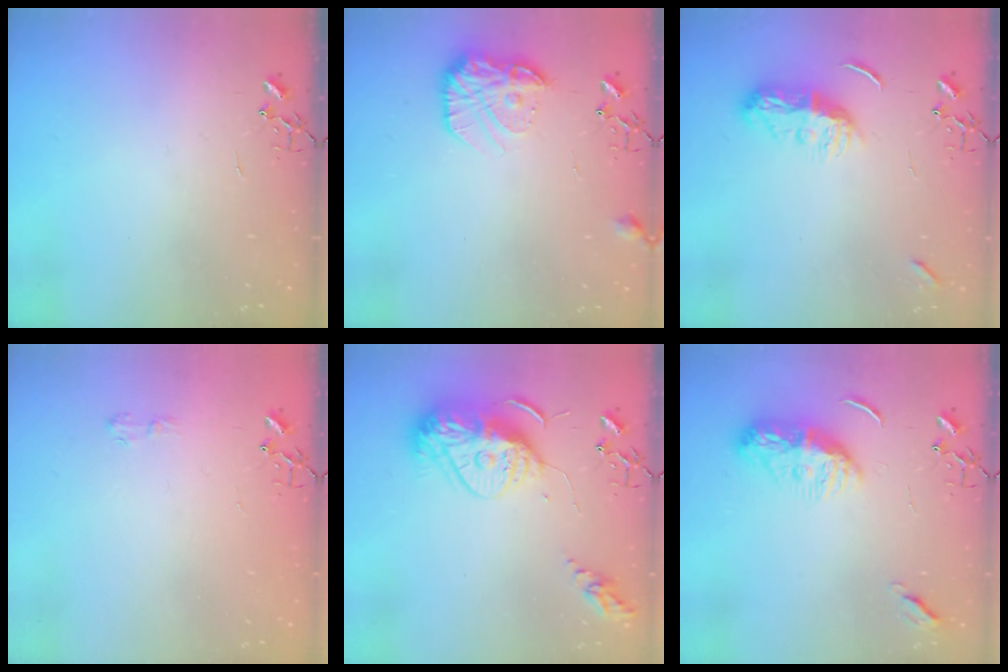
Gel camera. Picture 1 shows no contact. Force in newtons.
{"total": 14.1, "press": 14.1, "slide": 0.8}
{"total": 9.1, "press": 9.1, "slide": 0.8}
{"total": 4.2, "press": 4.2, "slide": 0.5}
{"total": 14.7, "press": 14.6, "slide": 1.3}
{"total": 10.4, "press": 10.3, "slide": 0.7}